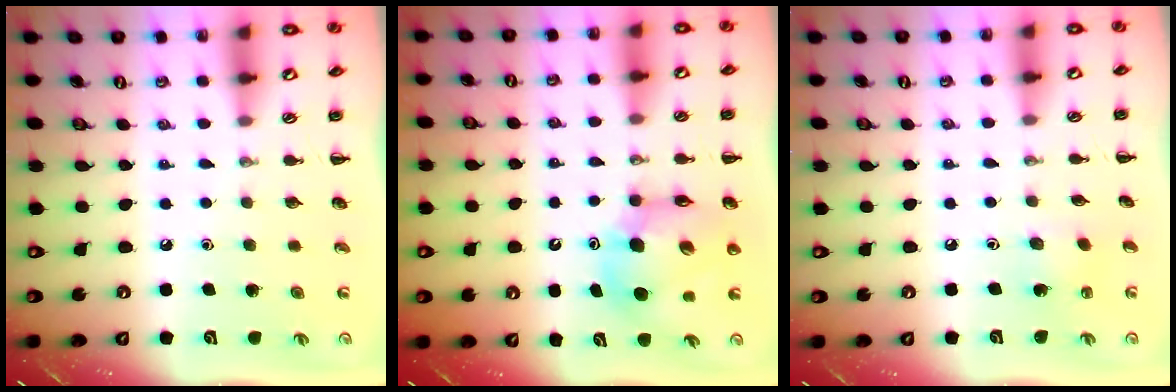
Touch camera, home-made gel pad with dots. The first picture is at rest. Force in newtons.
{"total": 9.3, "press": 8.8, "slide": 2.8}
{"total": 3.0, "press": 2.8, "slide": 1.0}